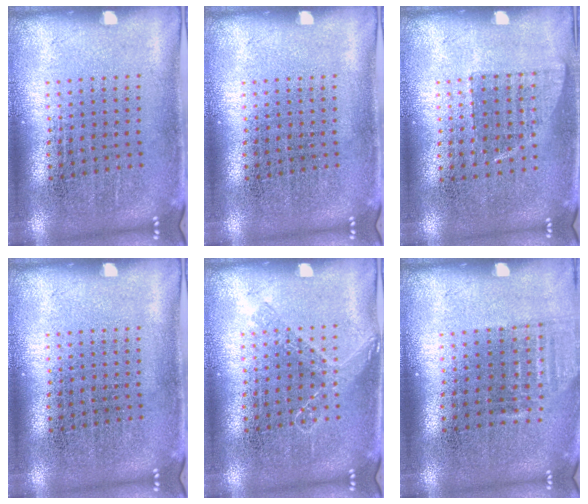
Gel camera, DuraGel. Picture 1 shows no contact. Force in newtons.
{"total": 0.0}
{"total": 0.7, "press": 0.7, "slide": 0.2}
{"total": 0.0}
{"total": 1.5, "press": 1.5, "slide": 0.3}
{"total": 1.0, "press": 0.9, "slide": 0.4}